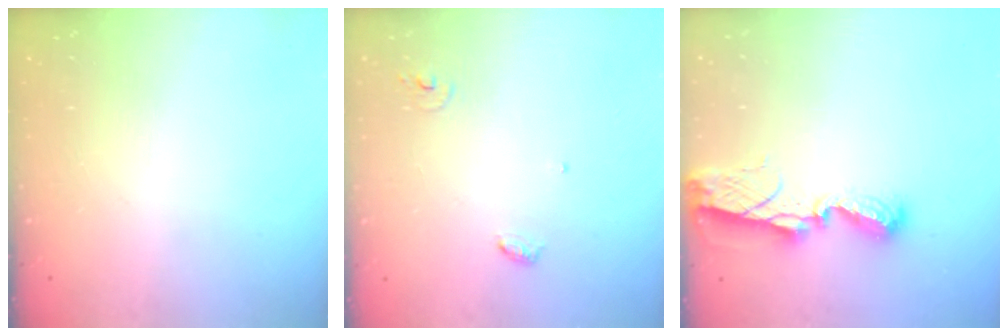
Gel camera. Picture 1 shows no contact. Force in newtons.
{"total": 4.0, "press": 4.0, "slide": 0.3}
{"total": 8.4, "press": 8.4, "slide": 1.1}